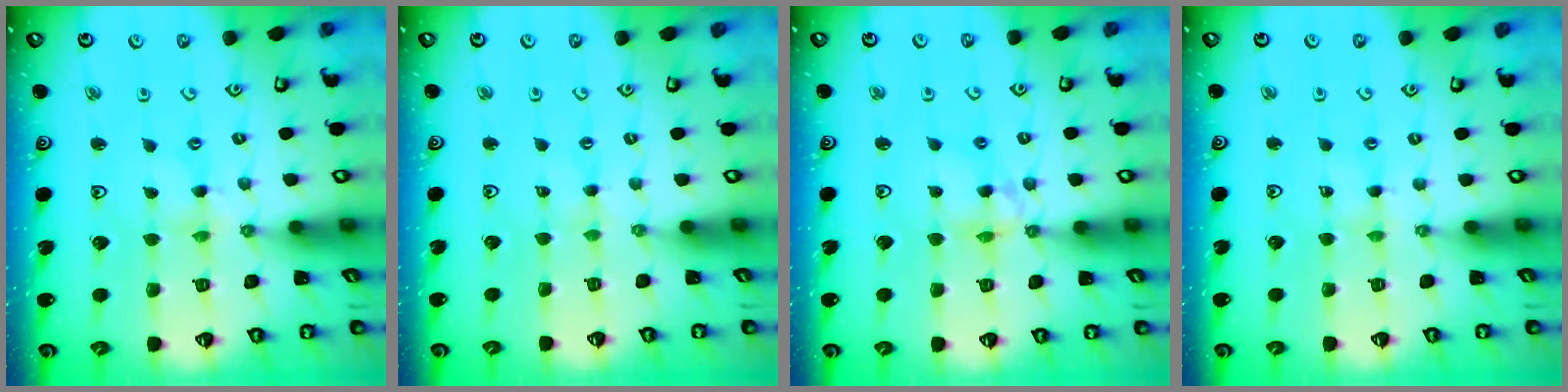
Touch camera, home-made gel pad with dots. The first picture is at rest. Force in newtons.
{"total": 0.0}
{"total": 8.0, "press": 8.0, "slide": 0.8}
{"total": 2.0, "press": 2.0, "slide": 0.3}